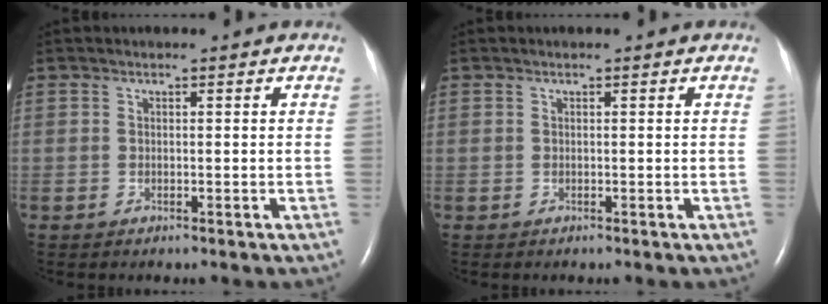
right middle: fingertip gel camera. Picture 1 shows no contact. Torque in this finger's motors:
{"motor_torque": [0.00, 0.00, 0.00, 0.00]}